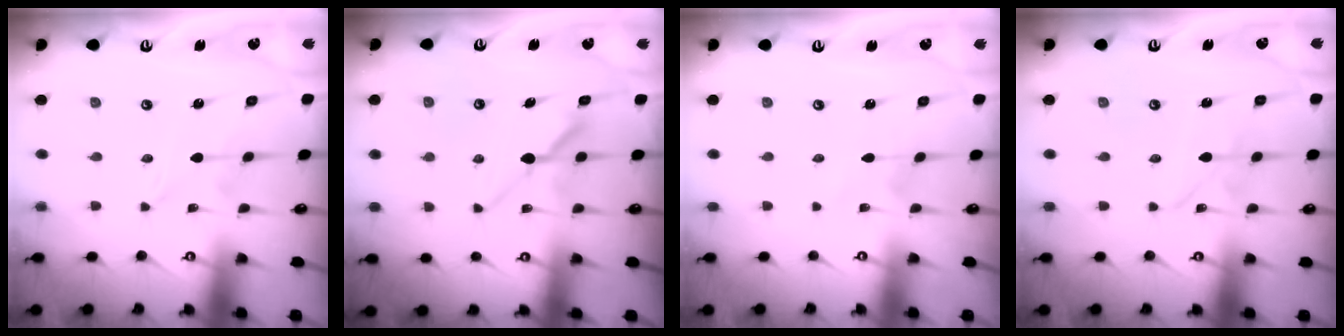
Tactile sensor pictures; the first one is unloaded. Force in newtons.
{"total": 7.1, "press": 7.1, "slide": 0.3}
{"total": 1.5, "press": 1.5, "slide": 0.2}
{"total": 2.2, "press": 2.2, "slide": 0.2}